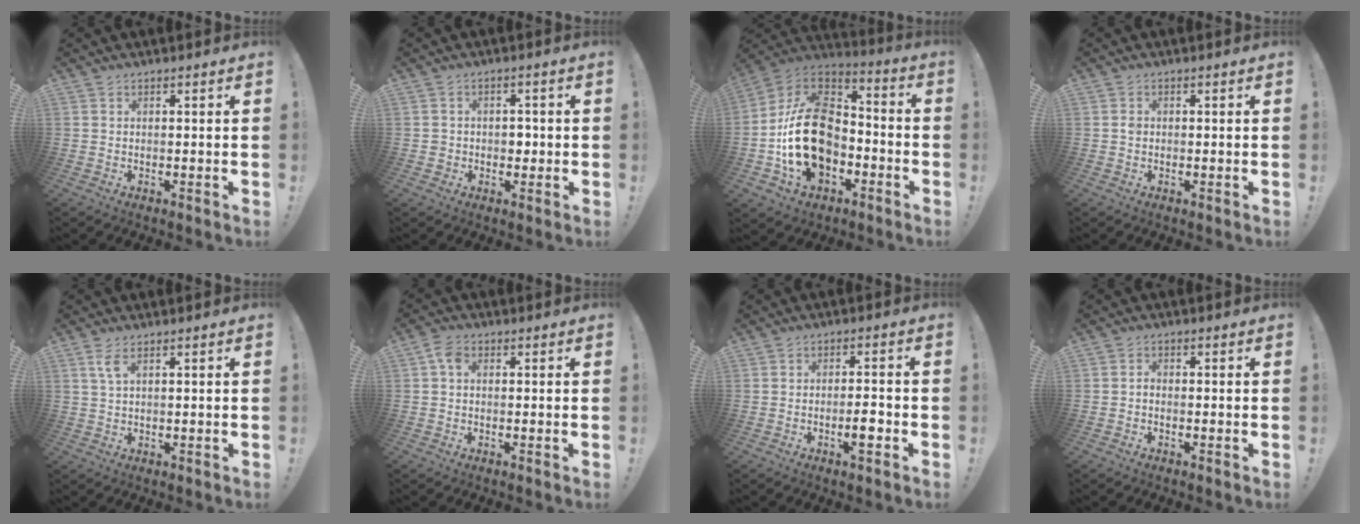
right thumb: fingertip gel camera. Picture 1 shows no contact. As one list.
[{"total": 3.6, "force": [0.1, 3.5, 1.2], "torque": [-0.005, -0.006, -0.002]}, {"total": 23.4, "force": [-4.2, 16.5, 16.1], "torque": [-0.282, 0.035, -0.060]}, {"total": 0.7, "force": [-0.2, 0.6, 0.3], "torque": [-0.006, 0.004, -0.003]}, {"total": 3.8, "force": [1.7, 1.2, 3.1], "torque": [-0.058, -0.002, 0.028]}, {"total": 3.8, "force": [0.7, 2.5, 2.8], "torque": [-0.048, 0.008, 0.013]}, {"total": 4.8, "force": [-2.2, 1.1, 4.1], "torque": [-0.053, 0.004, -0.036]}, {"total": 1.2, "force": [-0.8, 0.6, 0.6], "torque": [-0.009, 0.004, -0.015]}]